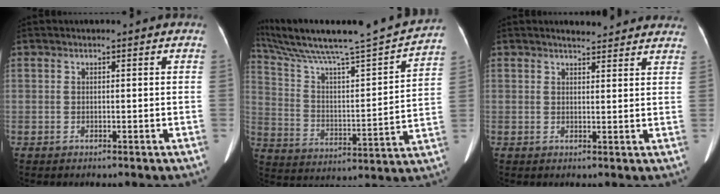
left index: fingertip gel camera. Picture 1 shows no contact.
{"total": 21.3, "force": [19.2, 0.5, 9.2], "torque": [-0.164, -0.024, 0.292]}
{"total": 7.3, "force": [6.8, 1.5, 2.2], "torque": [-0.019, 0.008, 0.069]}